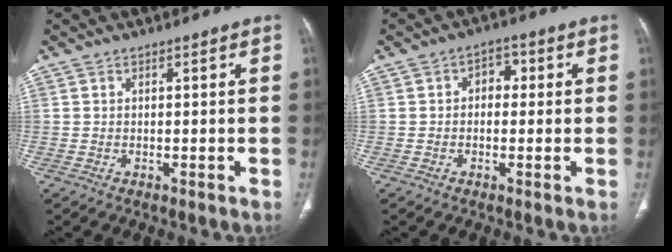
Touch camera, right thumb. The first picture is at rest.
{"total": 3.6, "force": [0.3, 2.6, 2.4], "torque": [-0.014, 0.013, -0.004]}